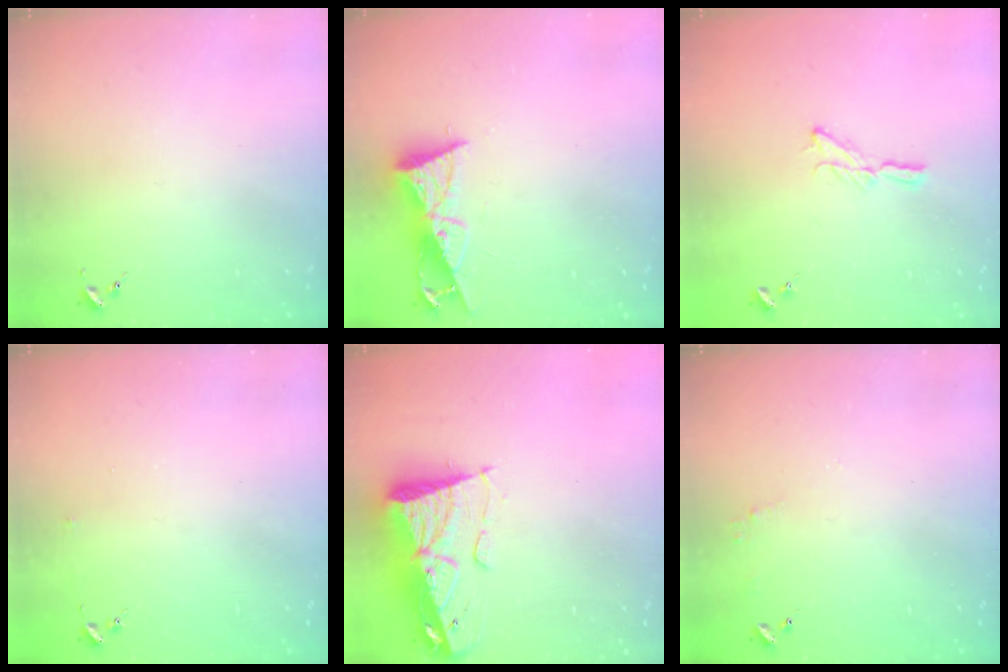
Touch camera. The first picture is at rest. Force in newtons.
{"total": 8.9, "press": 8.9, "slide": 0.5}
{"total": 6.5, "press": 6.5, "slide": 0.3}
{"total": 2.5, "press": 2.5, "slide": 0.2}
{"total": 14.6, "press": 14.6, "slide": 1.6}
{"total": 4.8, "press": 4.8, "slide": 0.4}